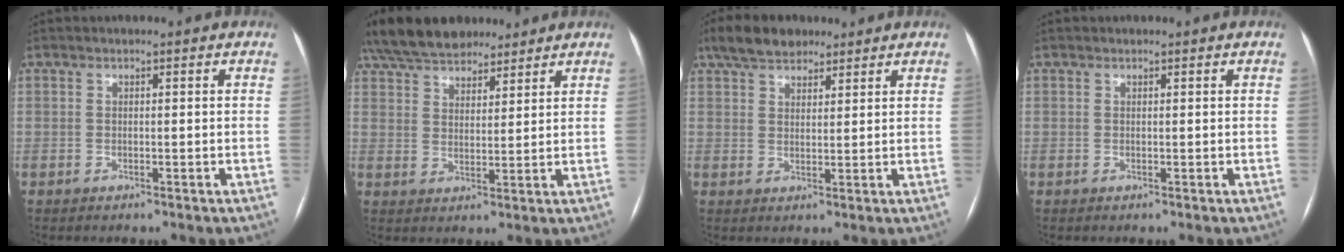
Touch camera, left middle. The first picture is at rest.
{"total": 14.5, "force": [12.0, 5.4, 6.1], "torque": [-0.118, 0.040, 0.202]}
{"total": 6.8, "force": [5.1, 3.3, 3.0], "torque": [-0.056, 0.022, 0.093]}
{"total": 0.0}